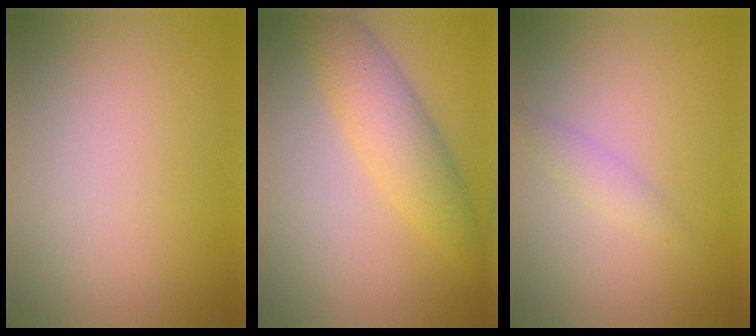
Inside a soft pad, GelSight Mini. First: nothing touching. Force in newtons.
{"total": 4.5, "press": 4.5, "slide": 0.1}
{"total": 1.3, "press": 1.3, "slide": 0.1}